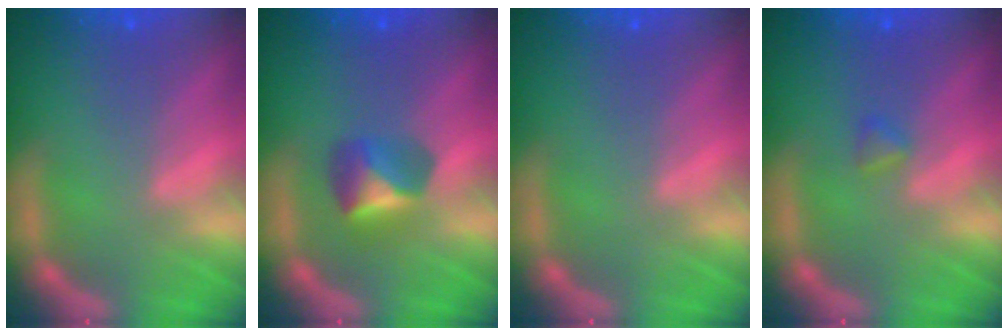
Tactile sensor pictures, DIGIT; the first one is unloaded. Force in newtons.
{"total": 2.9}
{"total": 0.0}
{"total": 0.9}